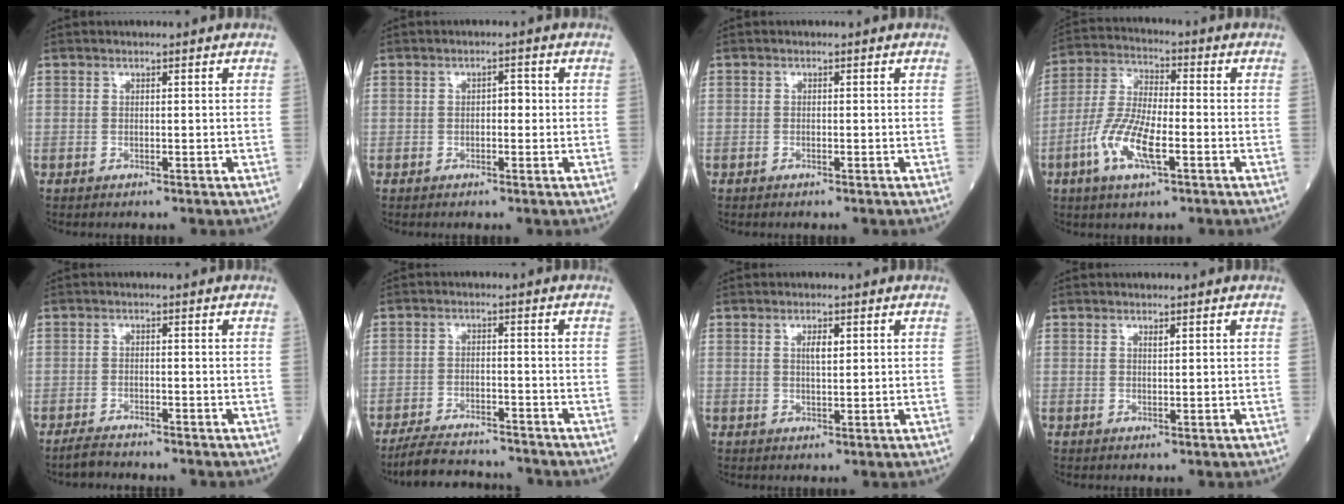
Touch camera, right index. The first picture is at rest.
{"total": 1.6, "force": [-0.1, 0.9, 1.4], "torque": [-0.015, 0.007, -0.004]}
{"total": 0.0}
{"total": 10.3, "force": [-3.8, 2.8, 9.2], "torque": [-0.197, -0.003, -0.074]}
{"total": 2.8, "force": [-2.7, 0.3, 0.7], "torque": [-0.018, -0.008, -0.049]}
{"total": 9.2, "force": [-8.8, 1.3, 2.5], "torque": [-0.040, 0.001, -0.141]}
{"total": 2.3, "force": [0.8, 0.6, 2.1], "torque": [-0.037, -0.001, 0.014]}
{"total": 0.5, "force": [0.4, 0.1, 0.4], "torque": [-0.010, -0.003, 0.007]}